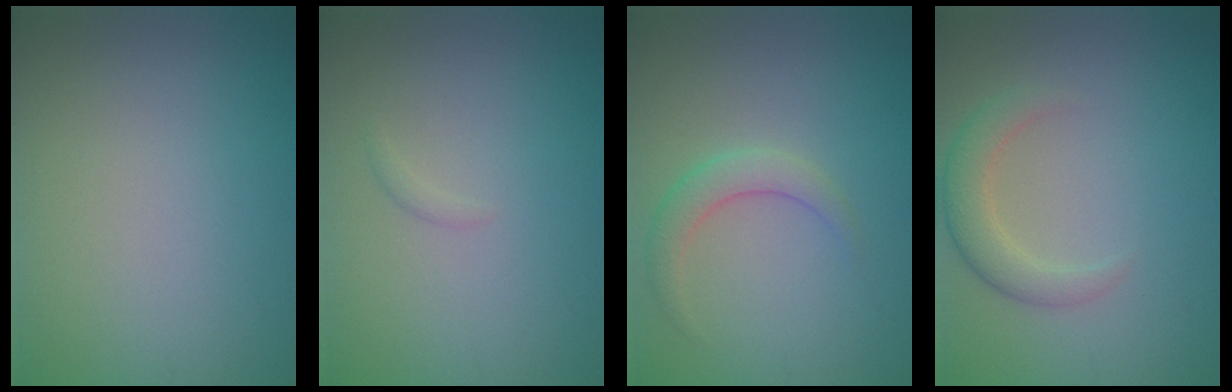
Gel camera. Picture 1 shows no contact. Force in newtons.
{"total": 0.5, "press": 0.5, "slide": 0.1}
{"total": 2.2, "press": 2.2, "slide": 0.2}
{"total": 2.7, "press": 2.7, "slide": 0.2}